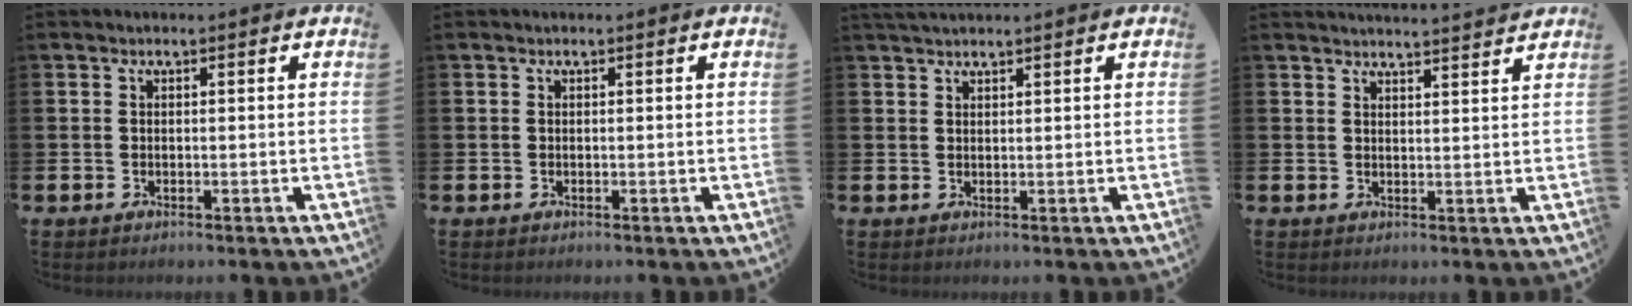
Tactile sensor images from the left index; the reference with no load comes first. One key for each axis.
{"total": 0.0}
{"total": 1.8, "fx": 1.7, "fy": 0.3, "fz": 0.4, "tx": -0.005, "ty": 0.001, "tz": 0.031}
{"total": 3.1, "fx": 3.1, "fy": -0.3, "fz": 0.0, "tx": 0.008, "ty": -0.026, "tz": 0.054}